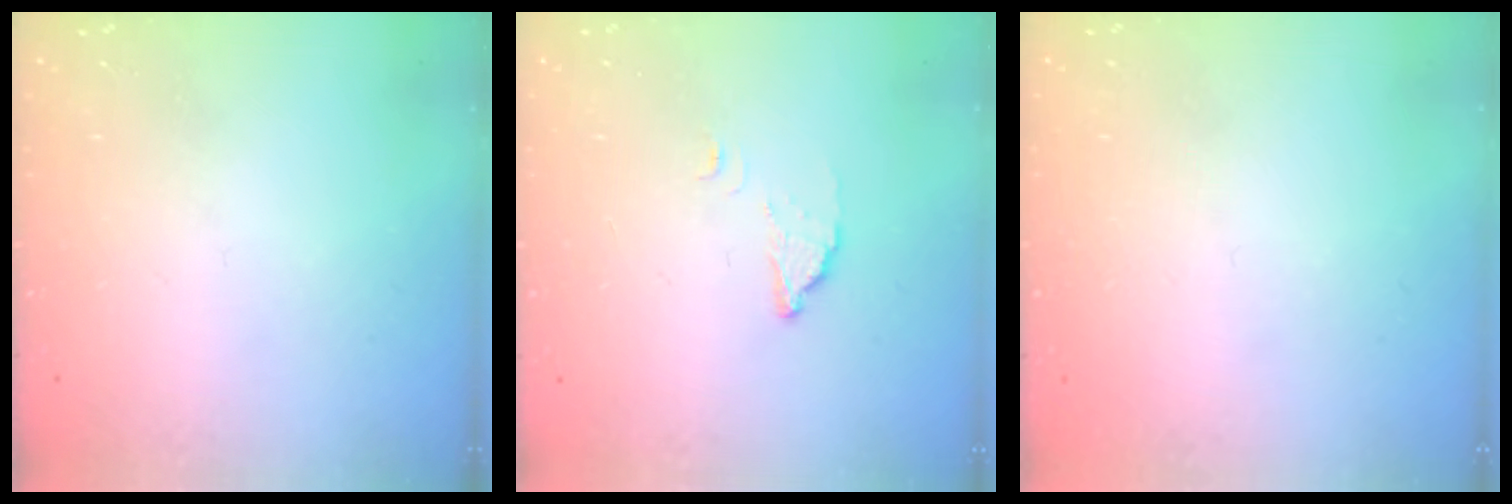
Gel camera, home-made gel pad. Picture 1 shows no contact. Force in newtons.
{"total": 3.0, "press": 3.0, "slide": 0.1}
{"total": 2.3, "press": 2.3, "slide": 0.1}